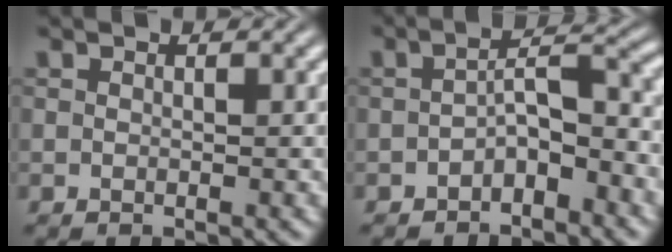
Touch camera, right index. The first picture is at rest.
{"total": 2.7, "force": [-1.5, 0.0, 2.2], "torque": [-0.020, -0.010, -0.017]}